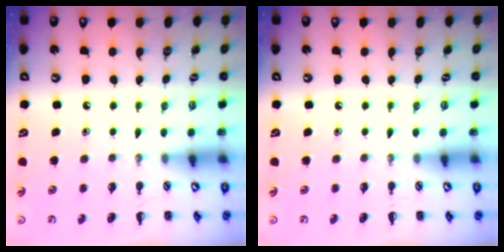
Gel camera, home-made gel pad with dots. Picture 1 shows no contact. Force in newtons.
{"total": 0.0}